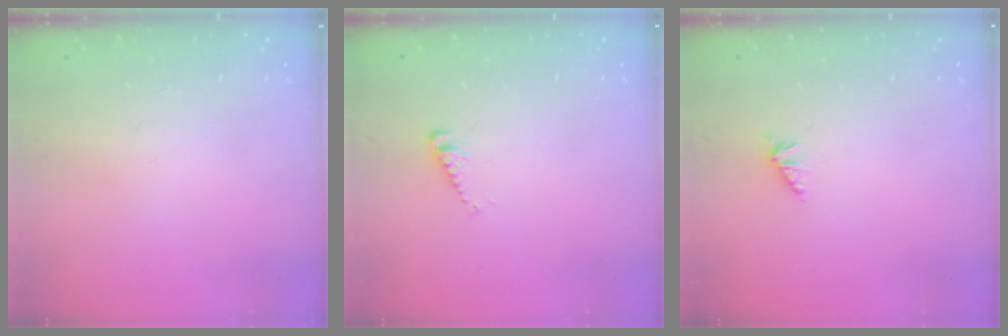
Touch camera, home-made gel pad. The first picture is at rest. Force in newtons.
{"total": 3.5, "press": 3.5, "slide": 0.5}
{"total": 1.6, "press": 1.6, "slide": 0.4}